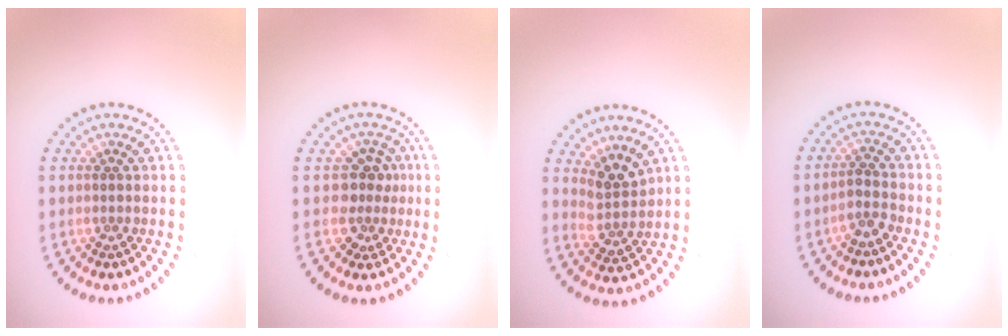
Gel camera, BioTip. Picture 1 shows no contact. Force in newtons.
{"total": 2.6, "press": 1.9, "slide": 1.7}
{"total": 3.0, "press": 2.2, "slide": 2.0}
{"total": 1.7, "press": 1.3, "slide": 1.1}